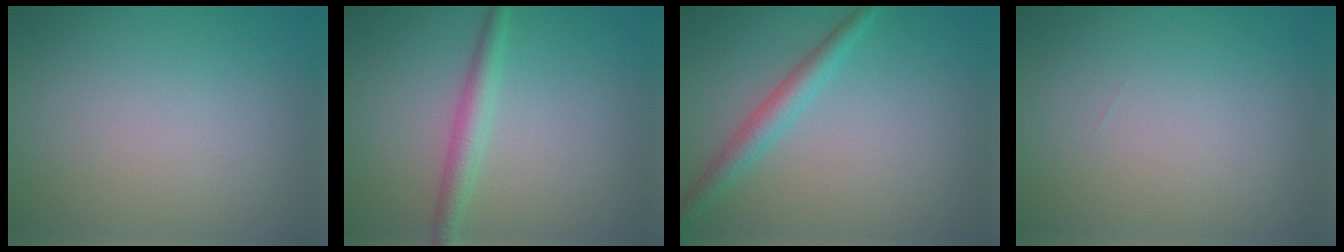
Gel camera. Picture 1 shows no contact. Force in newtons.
{"total": 2.4, "press": 2.4, "slide": 0.1}
{"total": 2.7, "press": 2.7, "slide": 0.0}
{"total": 0.0}